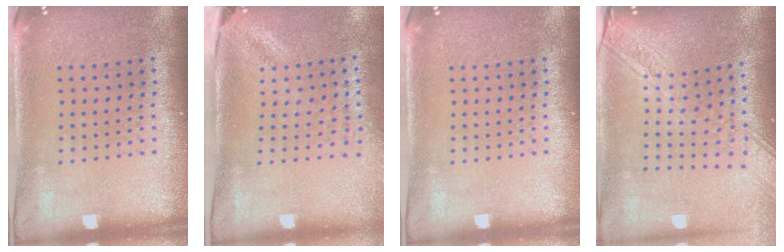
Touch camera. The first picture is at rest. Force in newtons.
{"total": 1.8, "press": 1.4, "slide": 1.2}
{"total": 0.0}
{"total": 2.6, "press": 2.1, "slide": 1.6}